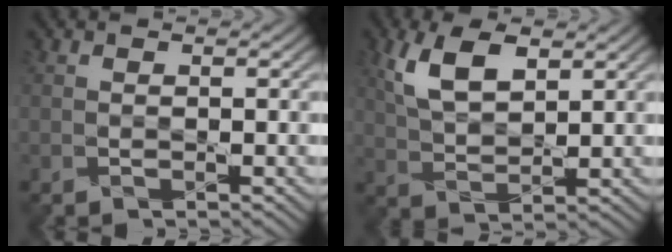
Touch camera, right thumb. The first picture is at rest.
{"total": 6.7, "force": [3.4, 2.9, 4.9], "torque": [-0.115, 0.005, 0.066]}